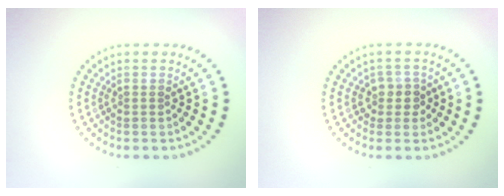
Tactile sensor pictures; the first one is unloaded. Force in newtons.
{"total": 1.8, "press": 1.6, "slide": 0.9}